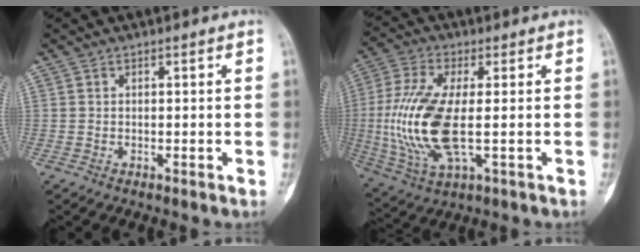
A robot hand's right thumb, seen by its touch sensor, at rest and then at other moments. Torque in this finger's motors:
{"motor_torque": [2.04, 1.30, 1.34, -1.43, 0.42]}